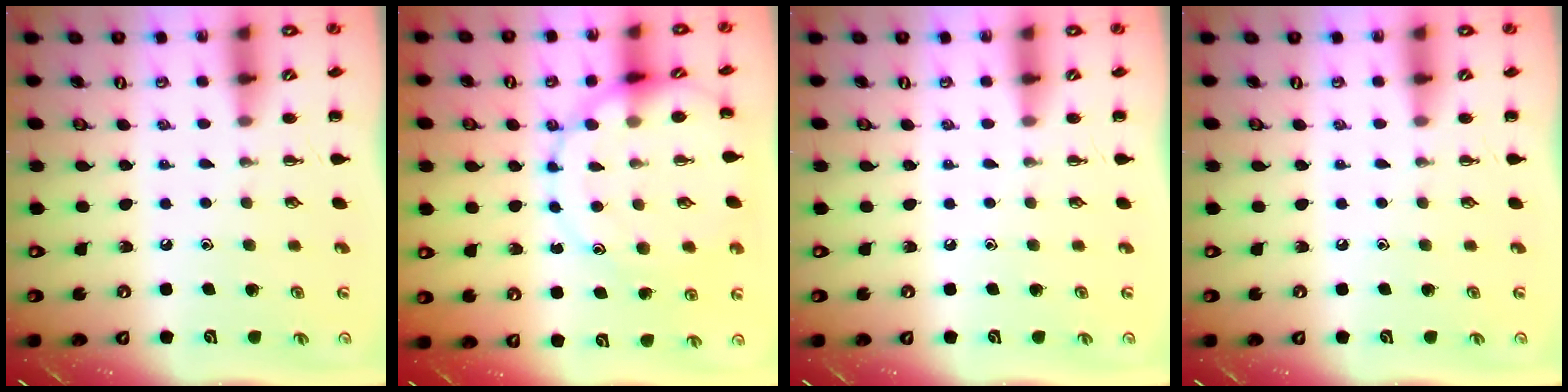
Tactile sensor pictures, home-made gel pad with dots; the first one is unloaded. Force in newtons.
{"total": 13.2, "press": 13.2, "slide": 0.8}
{"total": 0.0}
{"total": 0.0}